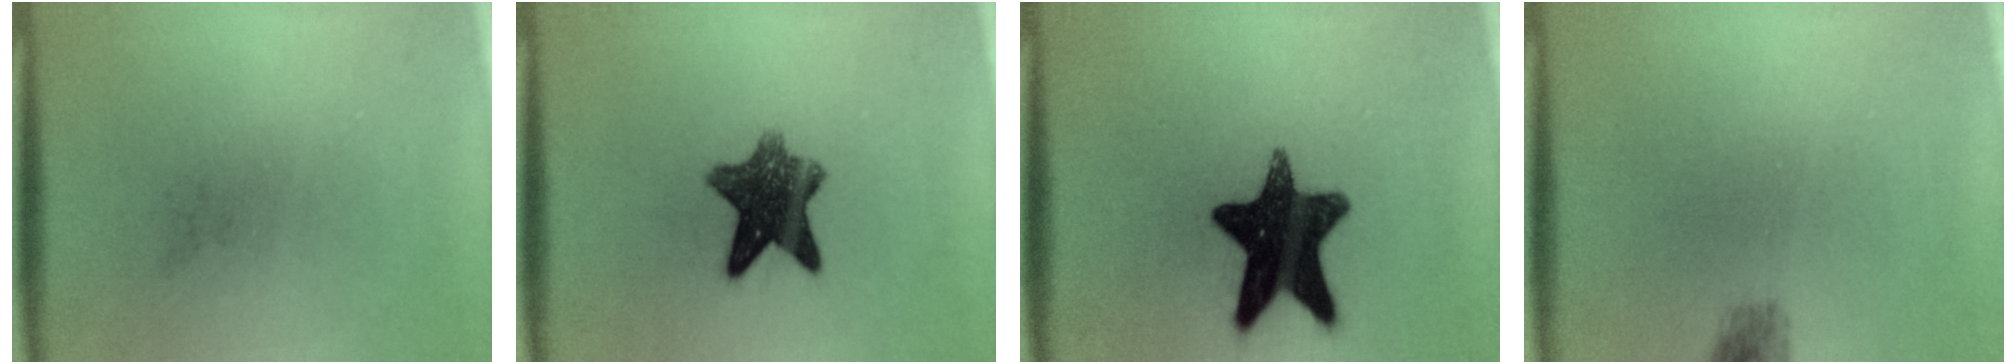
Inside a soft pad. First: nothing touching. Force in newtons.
{"total": 8.8}
{"total": 15.1}
{"total": 1.5}